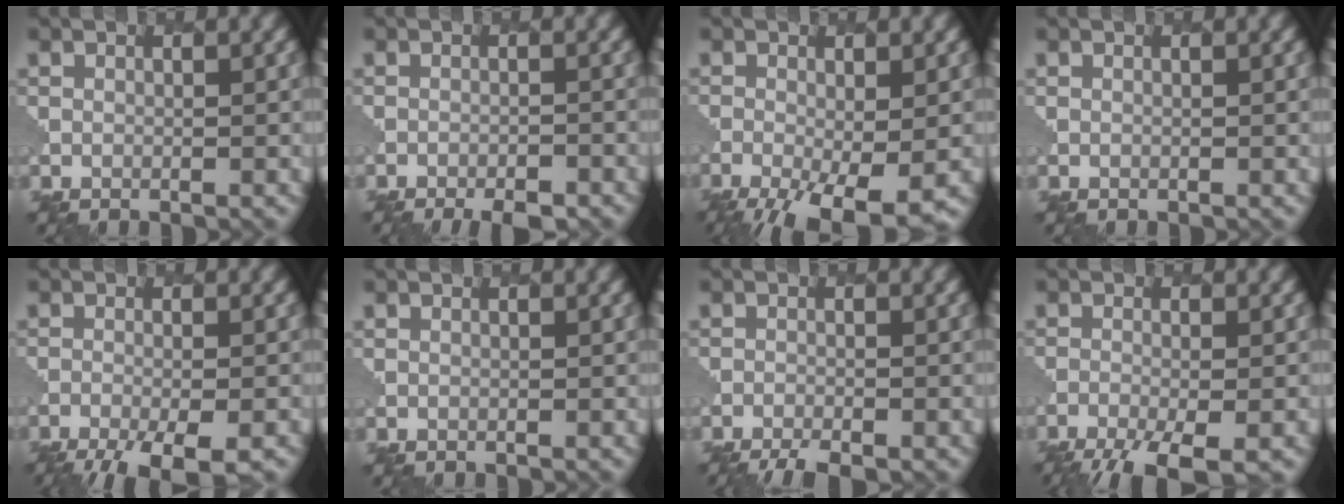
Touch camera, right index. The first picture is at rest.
{"total": 4.3, "force": [-3.7, 1.1, 1.9], "torque": [-0.022, 0.001, -0.050]}
{"total": 6.8, "force": [-3.3, 2.1, 5.5], "torque": [-0.103, -0.017, -0.054]}
{"total": 0.0}
{"total": 7.3, "force": [-5.4, 2.0, 4.5], "torque": [-0.070, -0.020, -0.077]}
{"total": 0.0}
{"total": 3.8, "force": [-3.4, 0.7, 1.6], "torque": [-0.035, -0.010, -0.055]}
{"total": 7.1, "force": [-5.1, 1.9, 4.5], "torque": [-0.079, -0.025, -0.080]}